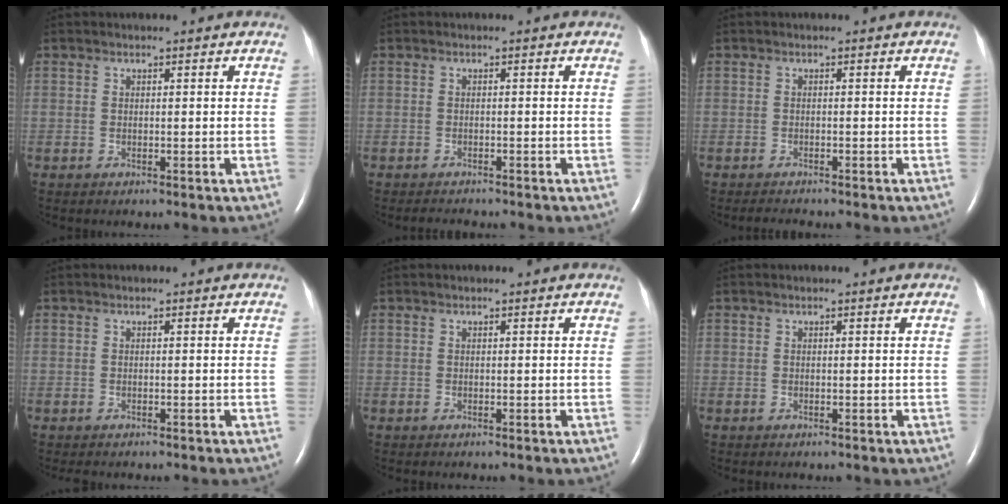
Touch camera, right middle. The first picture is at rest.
{"total": 2.0, "force": [-1.9, 0.2, 0.6], "torque": [-0.015, -0.007, -0.022]}
{"total": 1.9, "force": [-1.8, 0.0, 0.6], "torque": [-0.015, -0.007, -0.024]}
{"total": 1.0, "force": [-0.9, 0.3, 0.4], "torque": [-0.009, -0.003, -0.008]}
{"total": 0.0}
{"total": 0.0}